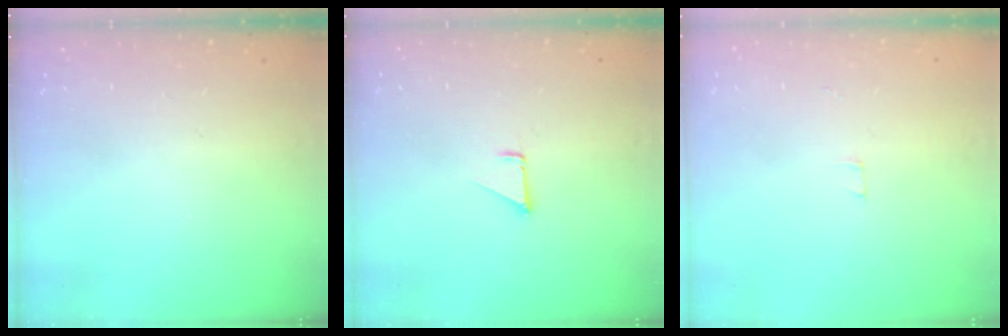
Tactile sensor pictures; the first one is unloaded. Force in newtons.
{"total": 1.5, "press": 1.5, "slide": 0.1}
{"total": 1.8, "press": 1.8, "slide": 0.1}